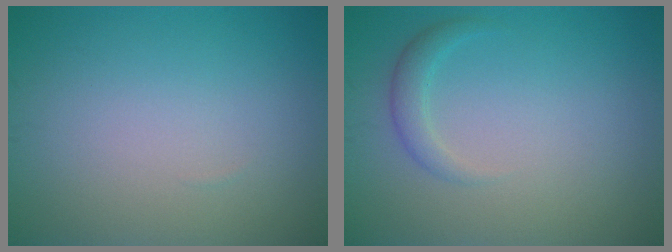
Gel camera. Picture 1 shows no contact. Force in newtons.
{"total": 1.6, "press": 1.6, "slide": 0.1}